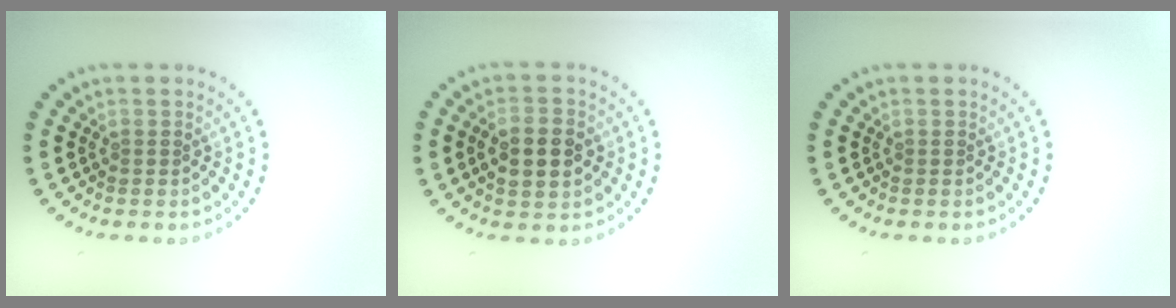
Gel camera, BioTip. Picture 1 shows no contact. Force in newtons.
{"total": 4.1, "press": 4.1, "slide": 0.2}
{"total": 0.0}